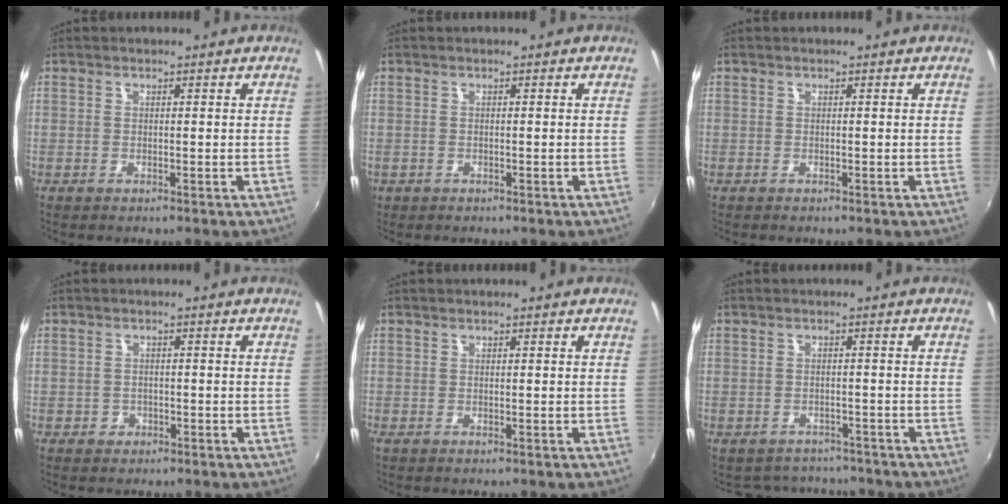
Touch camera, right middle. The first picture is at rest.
{"total": 1.2, "force": [-0.5, 1.0, 0.3], "torque": [-0.009, -0.004, -0.007]}
{"total": 0.0}
{"total": 2.1, "force": [-1.0, 1.8, 0.3], "torque": [-0.009, -0.001, -0.014]}
{"total": 0.0}
{"total": 6.5, "force": [-5.8, 2.7, 0.8], "torque": [-0.025, 0.003, -0.080]}